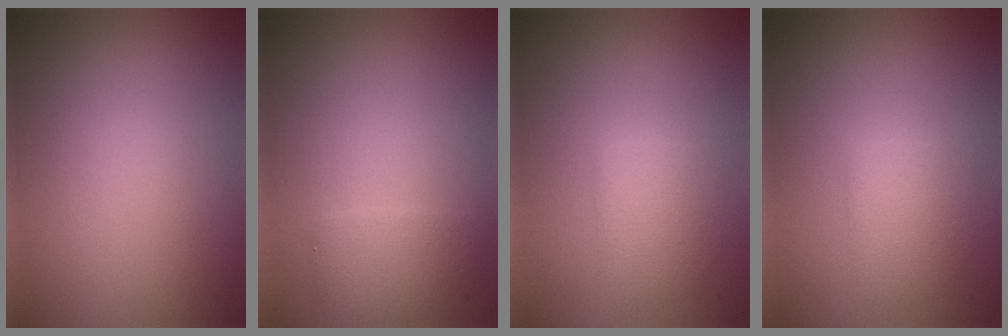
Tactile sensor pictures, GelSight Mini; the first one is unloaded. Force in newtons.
{"total": 2.0, "press": 2.0, "slide": 0.2}
{"total": 2.1, "press": 2.1, "slide": 0.0}
{"total": 2.1, "press": 2.1, "slide": 0.0}